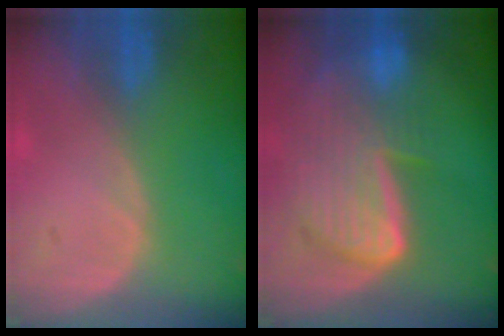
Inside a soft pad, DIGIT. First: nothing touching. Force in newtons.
{"total": 9.1, "press": 8.0, "slide": 4.4}